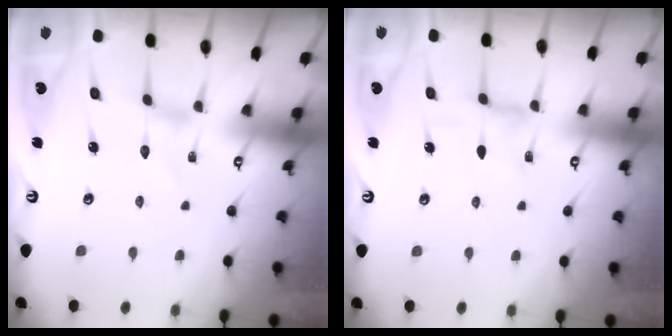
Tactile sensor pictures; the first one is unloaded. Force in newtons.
{"total": 2.5, "press": 2.4, "slide": 0.5}